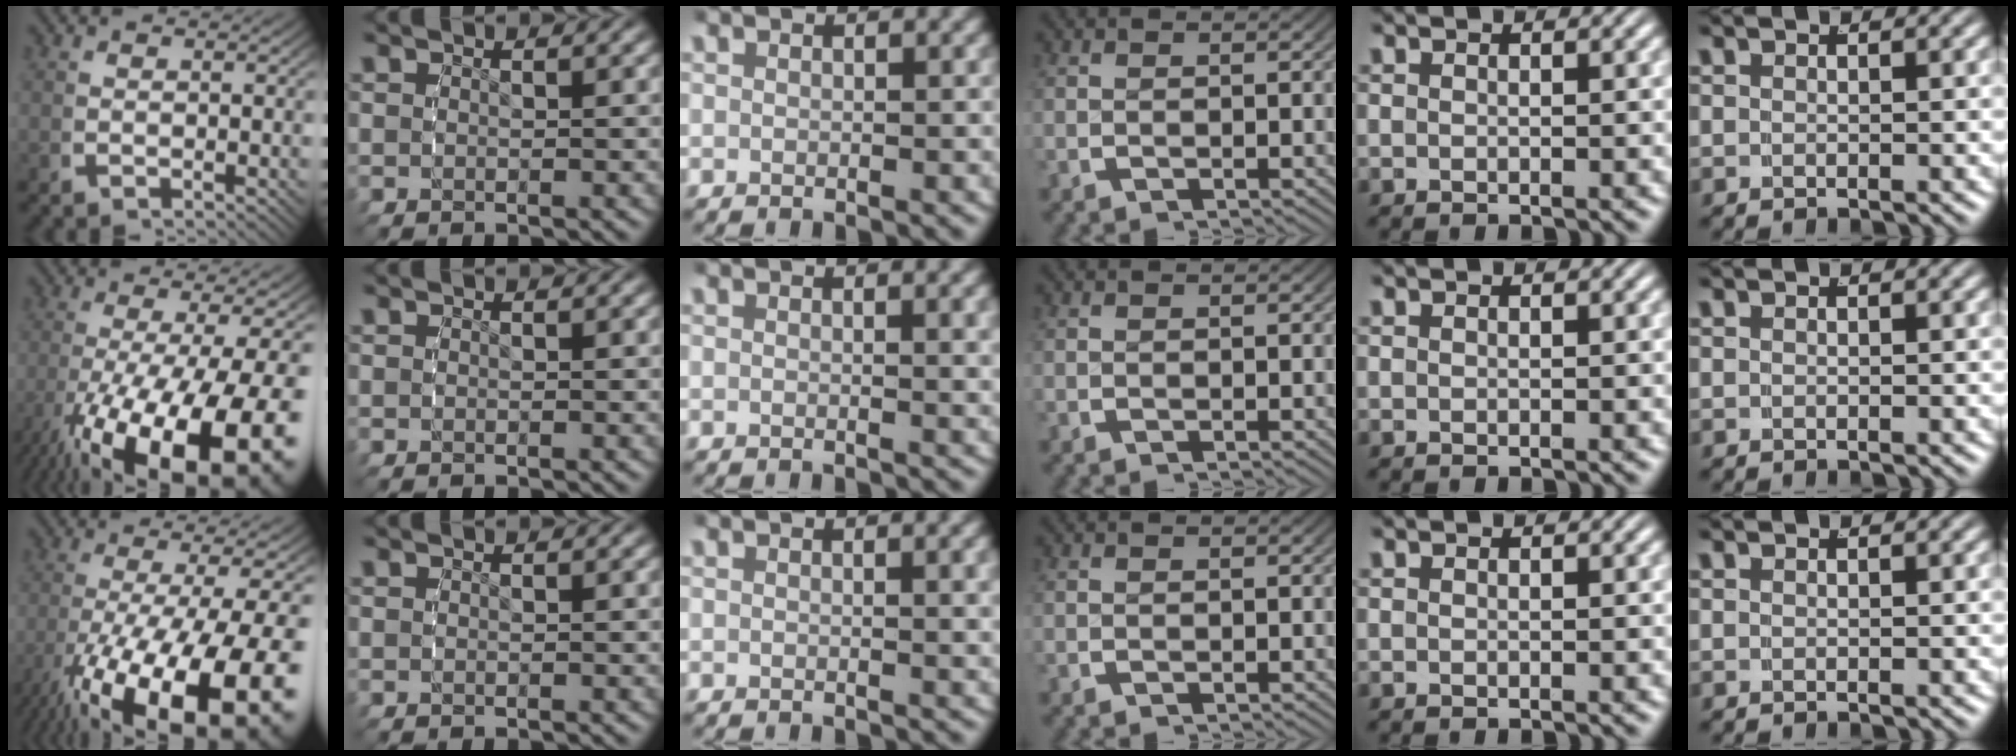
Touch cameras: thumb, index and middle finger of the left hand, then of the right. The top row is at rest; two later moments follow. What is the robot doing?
{"motion": "grasp_and_lifting", "object": "dispenser bottle"}